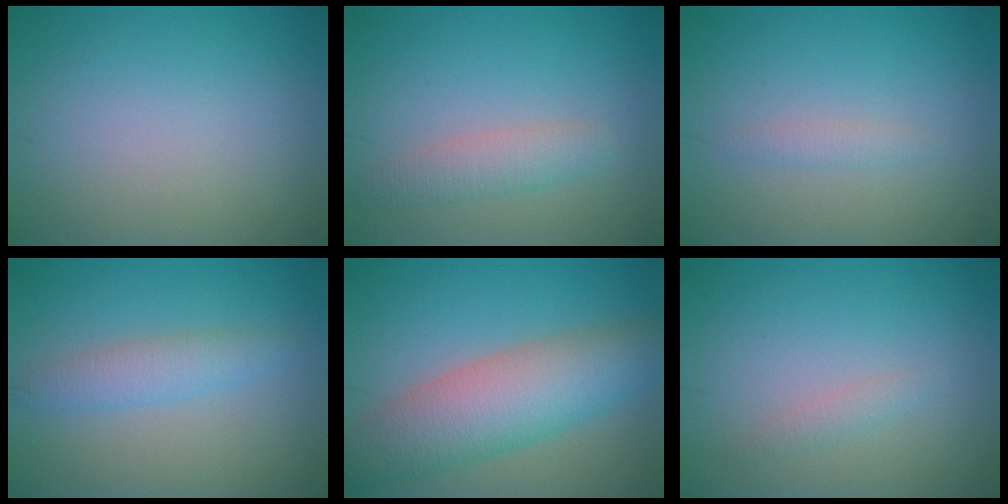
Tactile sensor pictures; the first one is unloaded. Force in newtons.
{"total": 2.4, "press": 2.4, "slide": 0.2}
{"total": 1.0, "press": 1.0, "slide": 0.1}
{"total": 2.5, "press": 2.5, "slide": 0.1}
{"total": 7.9, "press": 7.9, "slide": 0.5}
{"total": 0.9, "press": 0.9, "slide": 0.1}